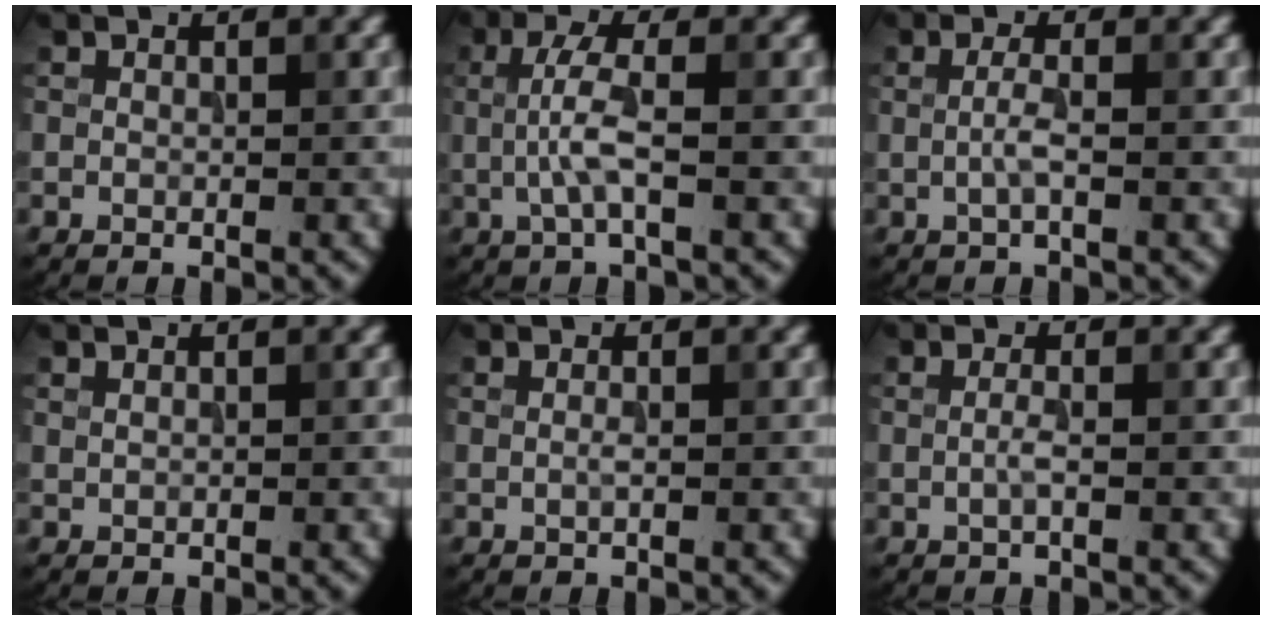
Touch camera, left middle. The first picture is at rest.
{"total": 3.2, "force": [-0.3, 0.6, 3.1], "torque": [-0.073, 0.001, -0.006]}
{"total": 1.6, "force": [-0.2, 0.2, 1.6], "torque": [-0.038, -0.001, -0.006]}
{"total": 0.5, "force": [0.4, 0.2, 0.3], "torque": [-0.005, -0.004, 0.001]}
{"total": 0.6, "force": [-0.1, 0.1, 0.5], "torque": [-0.012, 0.001, -0.003]}
{"total": 1.0, "force": [-0.2, 0.1, 1.0], "torque": [-0.026, -0.002, -0.006]}